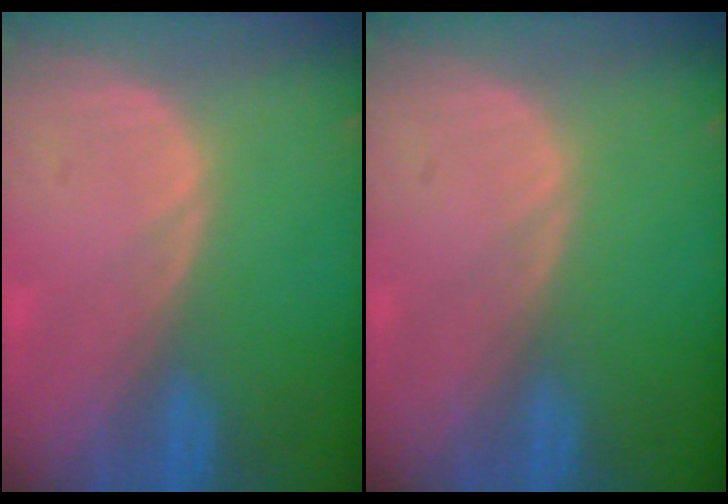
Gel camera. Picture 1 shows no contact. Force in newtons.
{"total": 0.0}